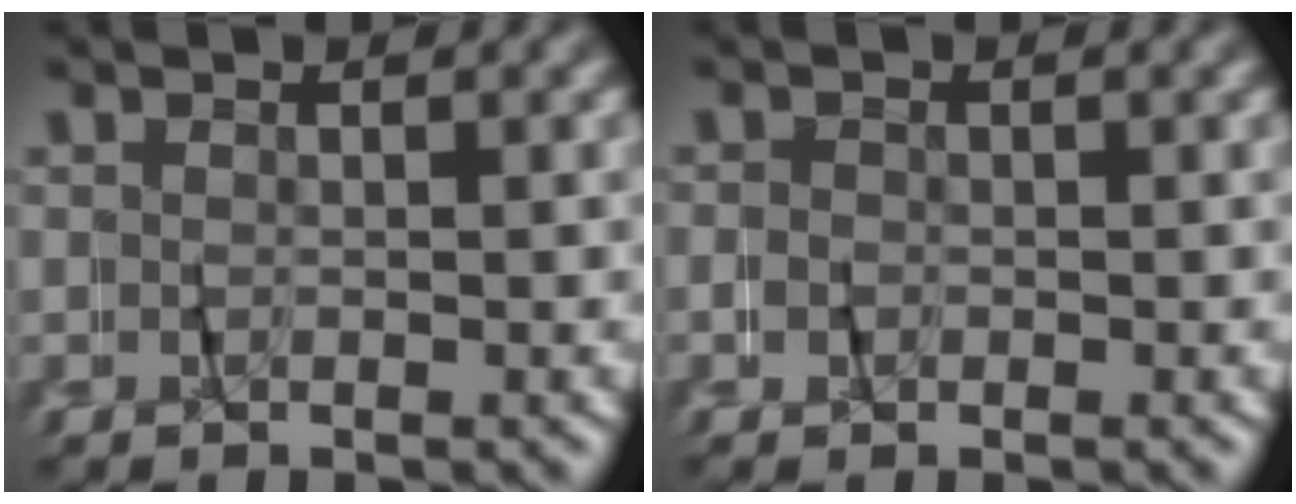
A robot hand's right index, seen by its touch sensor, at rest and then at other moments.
{"total": 0.9, "force": [-0.2, 0.9, -0.1], "torque": [0.004, 0.003, -0.011]}